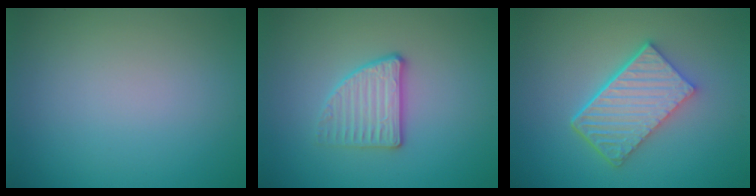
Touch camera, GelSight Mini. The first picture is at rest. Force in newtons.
{"total": 2.7, "press": 2.6, "slide": 0.8}
{"total": 6.0, "press": 4.4, "slide": 4.1}